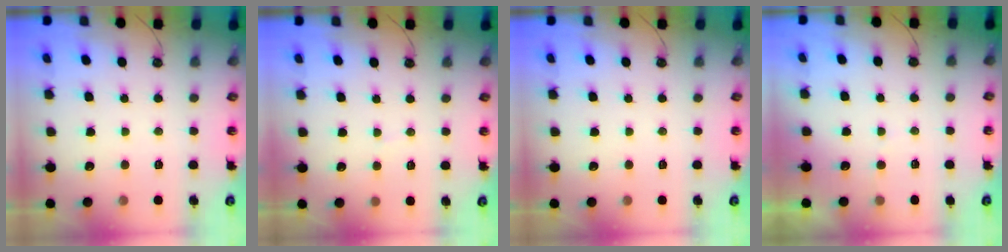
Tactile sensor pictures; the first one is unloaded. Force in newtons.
{"total": 3.0, "press": 3.0, "slide": 0.2}
{"total": 0.0}
{"total": 3.0, "press": 2.9, "slide": 0.3}